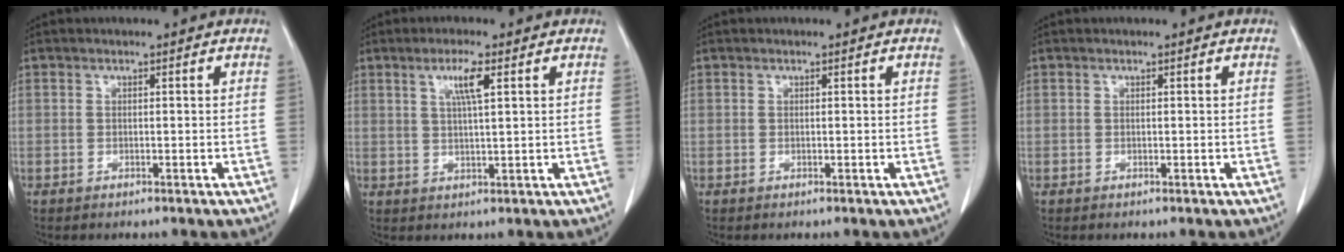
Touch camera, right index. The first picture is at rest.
{"total": 4.2, "force": [1.7, 0.1, 3.8], "torque": [-0.071, 0.001, 0.033]}
{"total": 0.0}
{"total": 0.0}